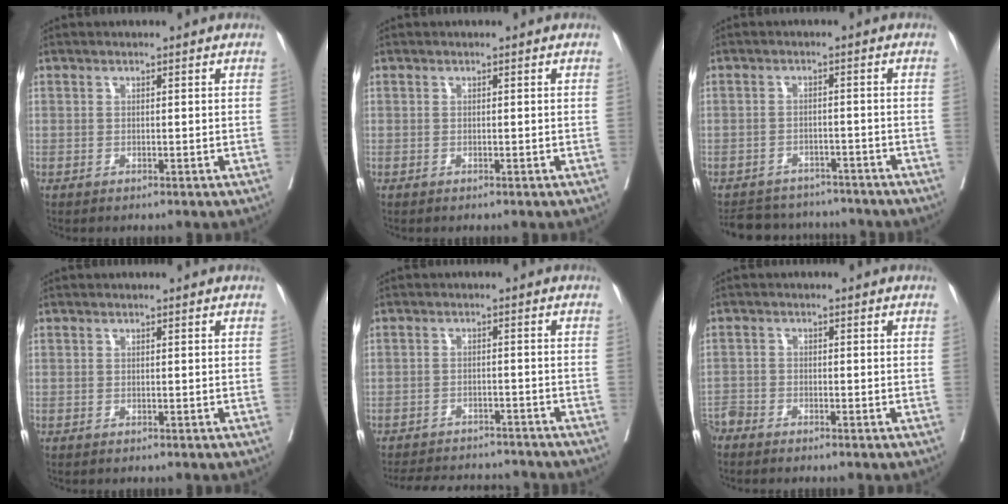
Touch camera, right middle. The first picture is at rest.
{"total": 0.0}
{"total": 9.8, "force": [-9.2, 3.2, 1.6], "torque": [-0.027, 0.011, -0.122]}
{"total": 0.0}
{"total": 13.0, "force": [-12.0, 3.6, 3.4], "torque": [-0.063, 0.008, -0.157]}
{"total": 2.4, "force": [-2.4, 0.3, 0.1], "torque": [0.004, -0.006, -0.049]}